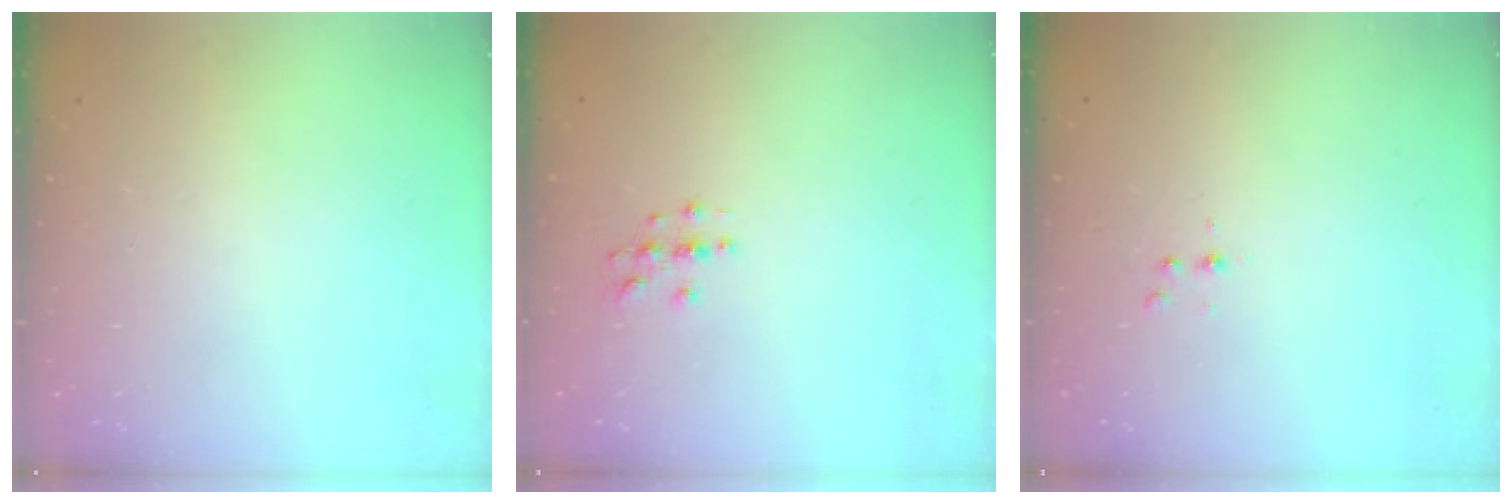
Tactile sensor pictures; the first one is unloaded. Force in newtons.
{"total": 2.8, "press": 2.8, "slide": 0.3}
{"total": 3.1, "press": 2.7, "slide": 1.6}